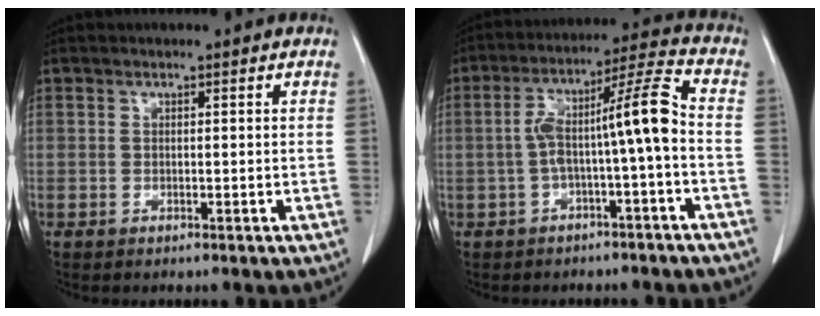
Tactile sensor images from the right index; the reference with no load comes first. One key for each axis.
{"total": 9.8, "fx": -1.4, "fy": -0.1, "fz": 9.7, "tx": -0.165, "ty": 0.039, "tz": -0.025}